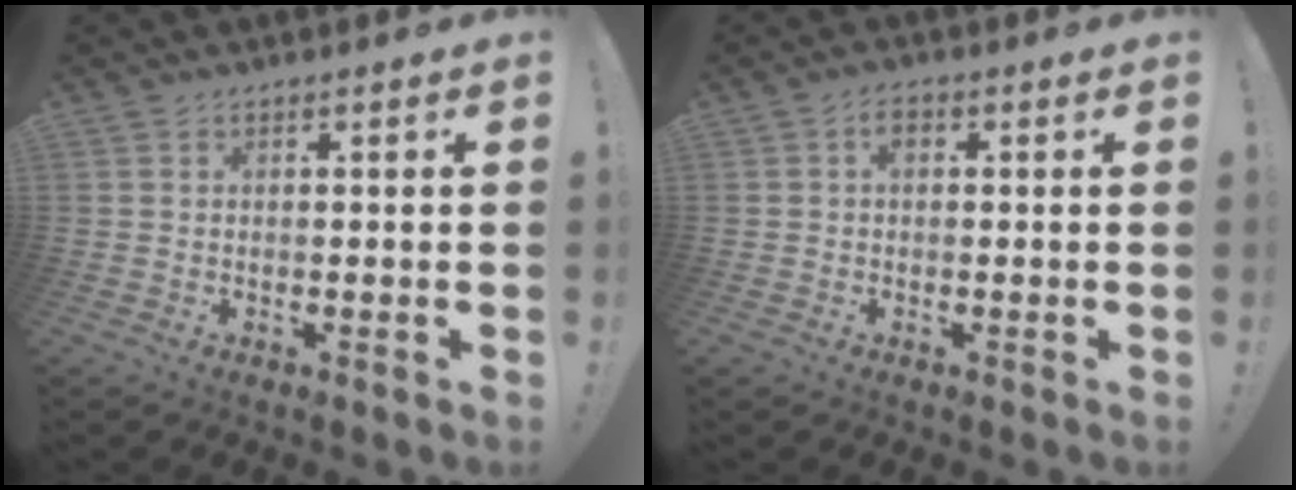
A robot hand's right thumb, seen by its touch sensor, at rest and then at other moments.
{"total": 2.3, "force": [0.4, 1.5, 1.7], "torque": [-0.026, 0.005, 0.004]}